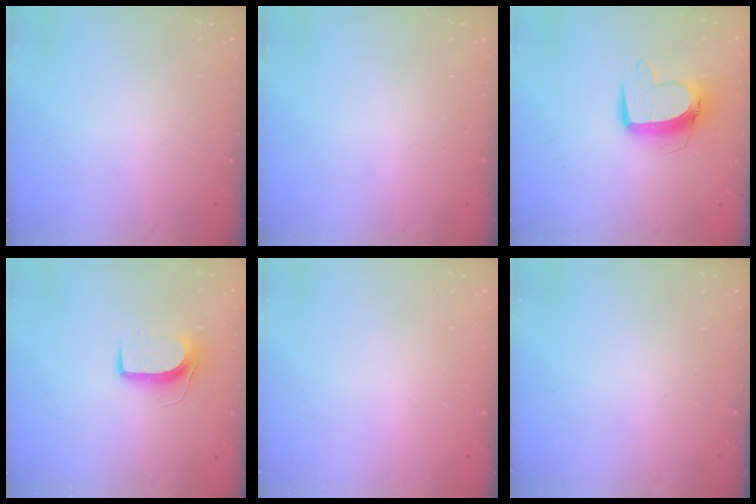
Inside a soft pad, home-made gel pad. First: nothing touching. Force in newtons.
{"total": 0.0}
{"total": 10.9, "press": 10.8, "slide": 1.2}
{"total": 8.7, "press": 8.7, "slide": 0.7}
{"total": 0.0}
{"total": 0.0}